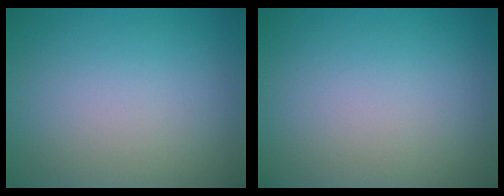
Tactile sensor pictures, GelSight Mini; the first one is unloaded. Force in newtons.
{"total": 0.0}